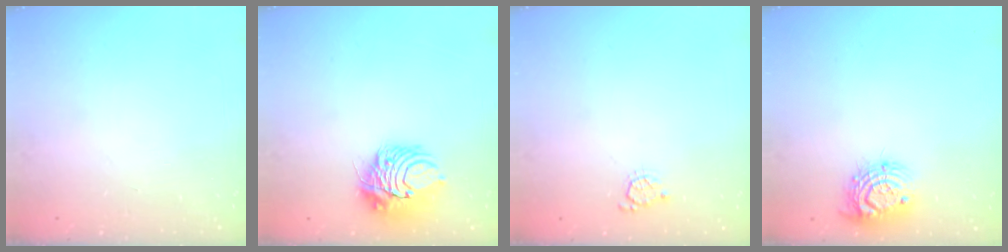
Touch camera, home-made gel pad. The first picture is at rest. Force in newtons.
{"total": 9.7, "press": 9.7, "slide": 0.5}
{"total": 4.3, "press": 4.2, "slide": 0.5}
{"total": 11.0, "press": 11.0, "slide": 0.7}